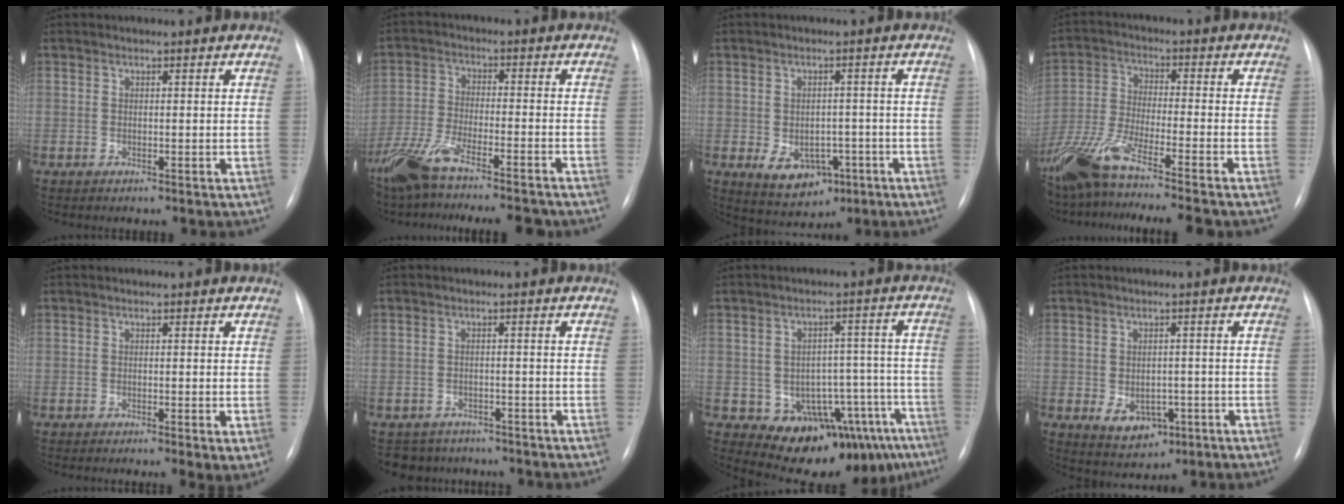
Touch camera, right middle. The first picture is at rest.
{"total": 16.6, "force": [-13.8, 2.5, 8.9], "torque": [-0.179, -0.018, -0.225]}
{"total": 6.6, "force": [-2.4, 4.7, 3.9], "torque": [-0.061, 0.008, -0.022]}
{"total": 15.2, "force": [-12.0, 0.0, 9.3], "torque": [-0.198, -0.034, -0.211]}
{"total": 2.1, "force": [-0.6, 0.3, 2.0], "torque": [-0.026, -0.007, -0.011]}
{"total": 4.9, "force": [-4.3, 2.3, -0.3], "torque": [0.007, 0.006, -0.060]}
{"total": 14.3, "force": [-8.6, 8.4, 7.8], "torque": [-0.066, 0.050, -0.104]}
{"total": 5.2, "force": [-1.6, 3.7, 3.3], "torque": [-0.049, 0.006, -0.009]}